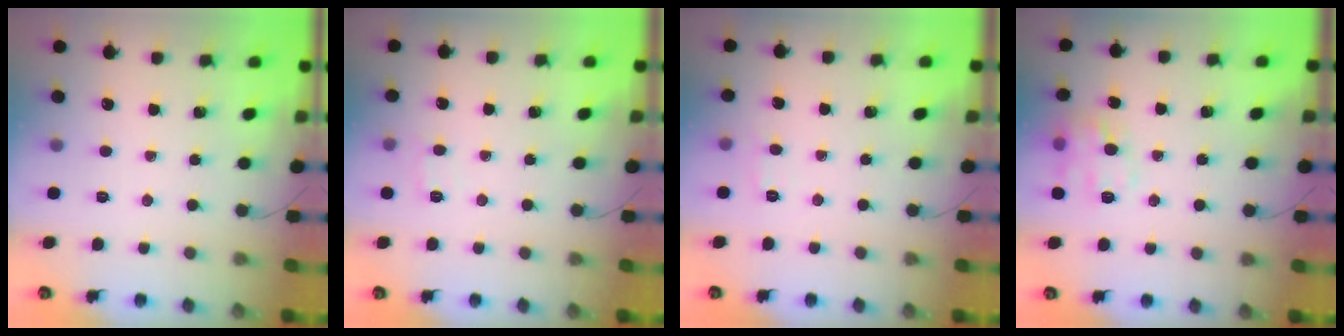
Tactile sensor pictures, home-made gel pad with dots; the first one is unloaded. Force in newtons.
{"total": 6.1, "press": 5.9, "slide": 1.6}
{"total": 4.3, "press": 4.1, "slide": 1.0}
{"total": 10.3, "press": 10.3, "slide": 0.7}